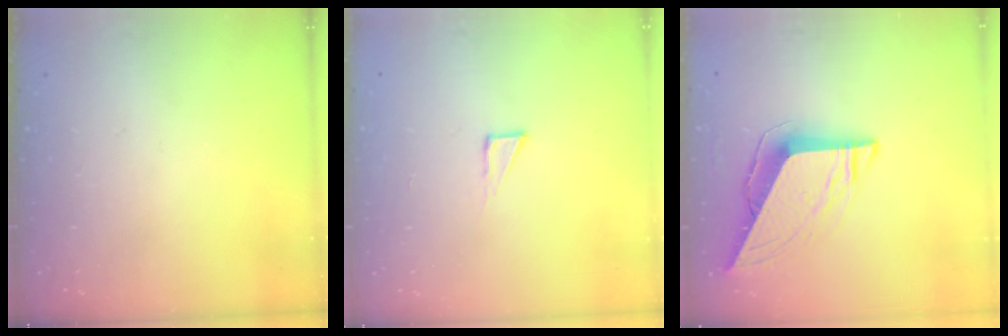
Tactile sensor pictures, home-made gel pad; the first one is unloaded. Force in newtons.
{"total": 2.1, "press": 2.1, "slide": 0.1}
{"total": 9.8, "press": 9.7, "slide": 1.1}